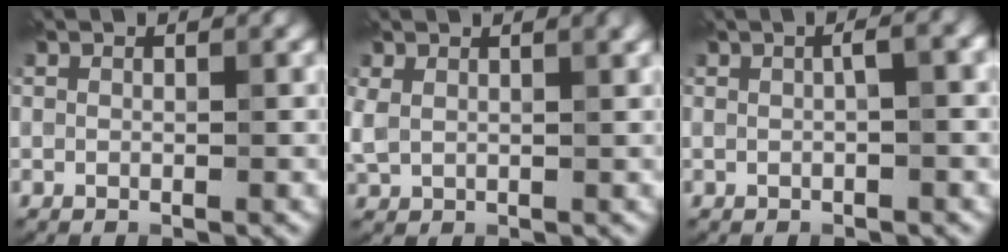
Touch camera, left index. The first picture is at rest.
{"total": 3.9, "force": [1.8, 1.9, 2.9], "torque": [-0.057, 0.006, 0.040]}
{"total": 2.5, "force": [0.2, 0.7, 2.4], "torque": [-0.031, 0.014, 0.000]}